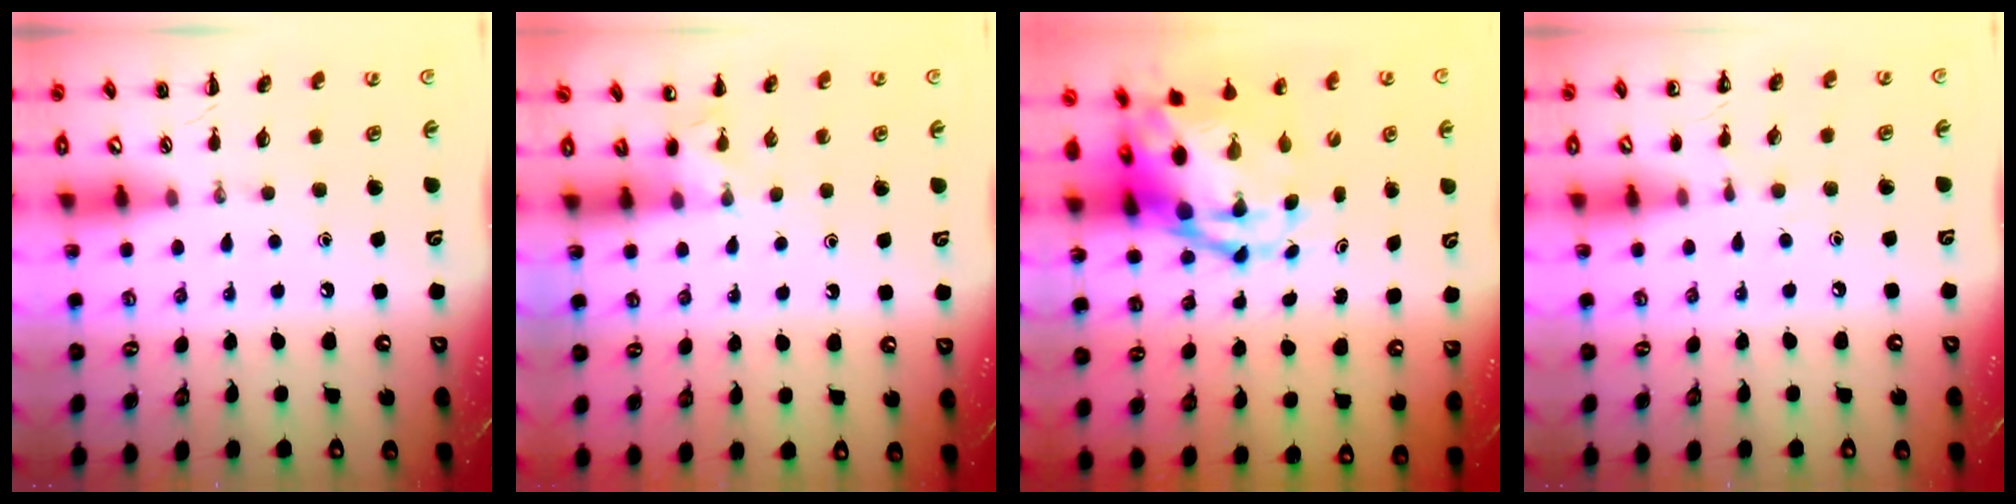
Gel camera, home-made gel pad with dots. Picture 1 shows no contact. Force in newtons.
{"total": 4.2, "press": 4.0, "slide": 1.1}
{"total": 9.7, "press": 9.2, "slide": 2.9}
{"total": 4.7, "press": 4.4, "slide": 1.6}